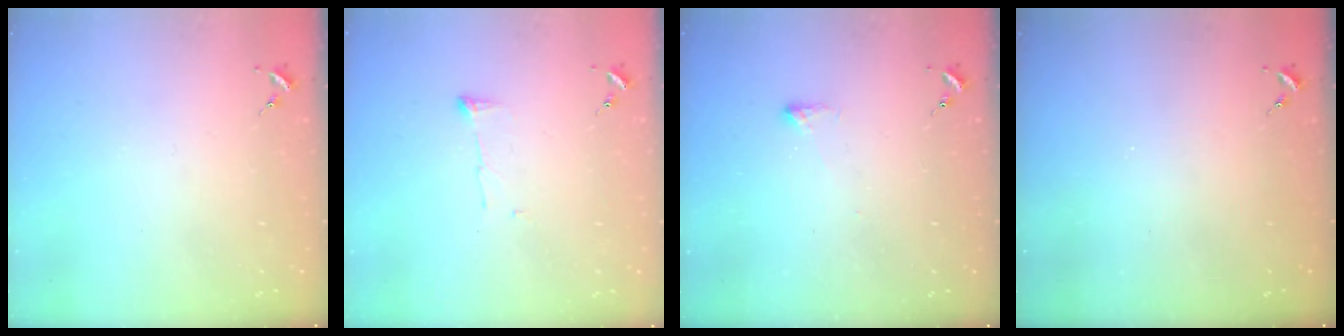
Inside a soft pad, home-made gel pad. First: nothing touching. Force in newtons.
{"total": 4.1, "press": 4.1, "slide": 0.7}
{"total": 2.7, "press": 2.6, "slide": 0.5}
{"total": 0.0}